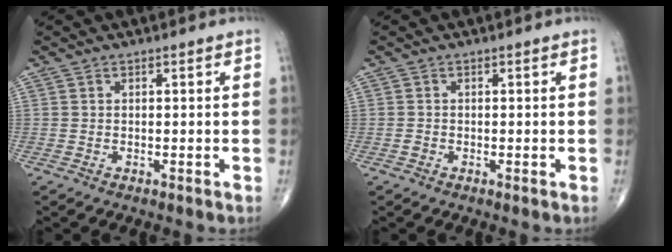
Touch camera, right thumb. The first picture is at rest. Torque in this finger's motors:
{"motor_torque": [0.08, 0.13, -0.02, -0.09, 0.03]}